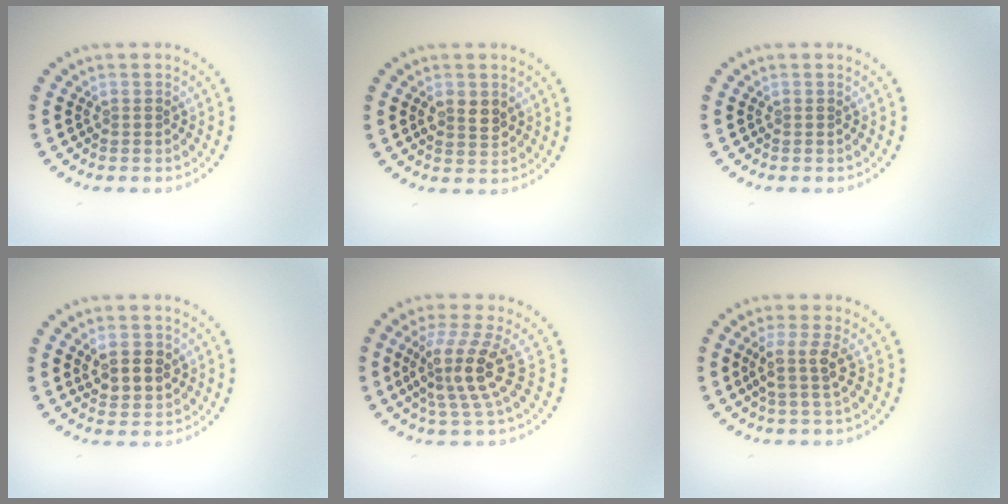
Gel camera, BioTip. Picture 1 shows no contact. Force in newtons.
{"total": 2.1, "press": 2.1, "slide": 0.3}
{"total": 0.0}
{"total": 3.0, "press": 2.9, "slide": 0.6}
{"total": 4.4, "press": 3.3, "slide": 3.0}
{"total": 2.5, "press": 1.9, "slide": 1.6}